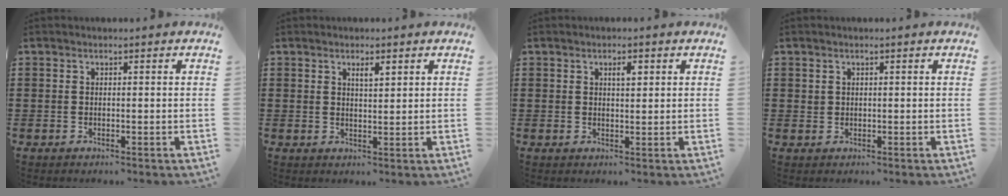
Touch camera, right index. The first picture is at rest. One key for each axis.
{"total": 1.9, "fx": 1.0, "fy": 0.6, "fz": 1.5, "tx": -0.024, "ty": 0.000, "tz": 0.015}
{"total": 2.0, "fx": 0.7, "fy": 0.7, "fz": 1.7, "tx": -0.026, "ty": 0.003, "tz": 0.009}
{"total": 0.9, "fx": 0.5, "fy": 0.8, "fz": 0.2, "tx": -0.007, "ty": 0.002, "tz": 0.010}